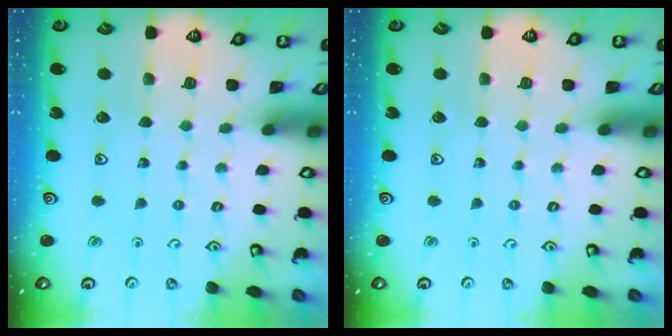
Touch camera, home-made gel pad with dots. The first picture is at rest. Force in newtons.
{"total": 0.0}